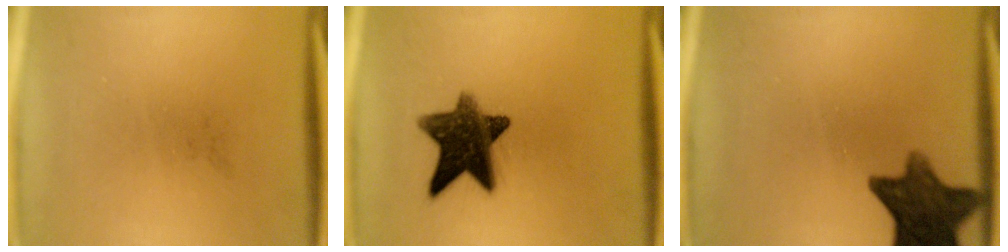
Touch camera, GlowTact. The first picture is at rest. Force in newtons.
{"total": 11.5}
{"total": 11.9}